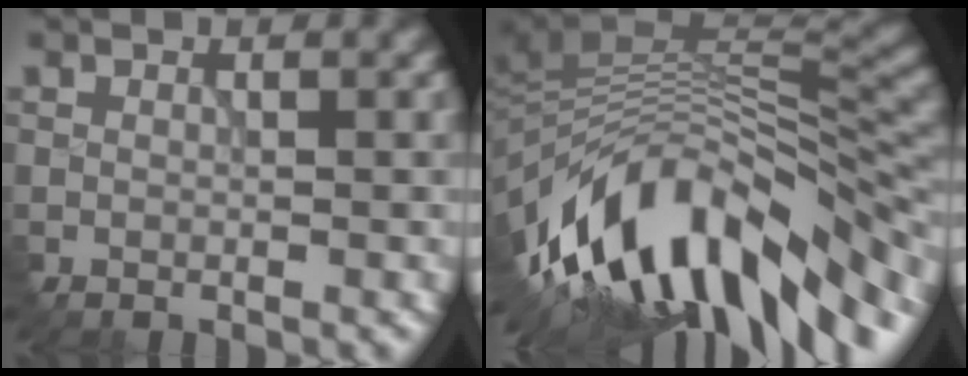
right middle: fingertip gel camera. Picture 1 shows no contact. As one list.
[{"total": 13.7, "force": [-6.9, 5.9, 10.3], "torque": [-0.182, 0.026, -0.118]}]